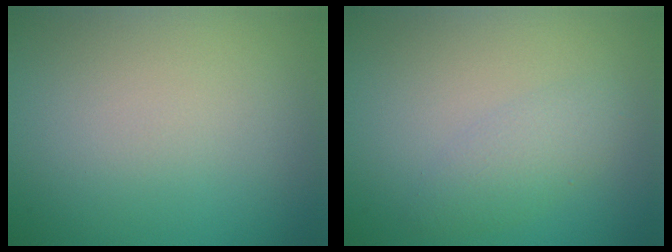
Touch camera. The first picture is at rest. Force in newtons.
{"total": 2.2, "press": 2.2, "slide": 0.1}